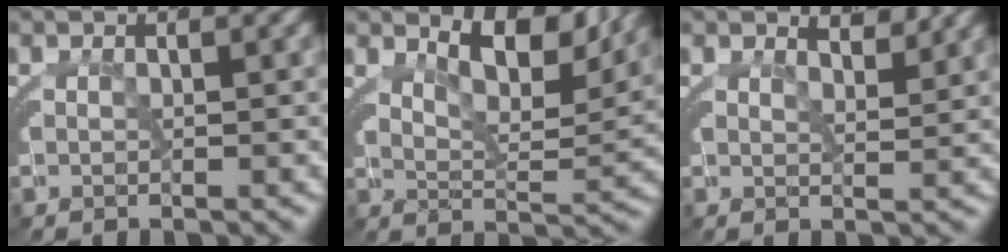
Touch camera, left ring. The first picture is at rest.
{"total": 6.6, "force": [5.3, 0.4, 3.8], "torque": [-0.053, 0.002, 0.087]}
{"total": 1.9, "force": [1.8, -0.3, 0.6], "torque": [-0.001, -0.011, 0.036]}